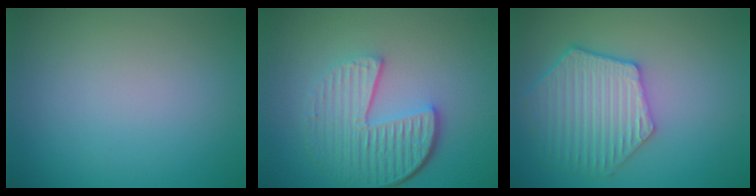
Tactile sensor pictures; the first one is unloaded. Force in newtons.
{"total": 5.9, "press": 4.3, "slide": 4.1}
{"total": 5.4, "press": 4.9, "slide": 2.3}